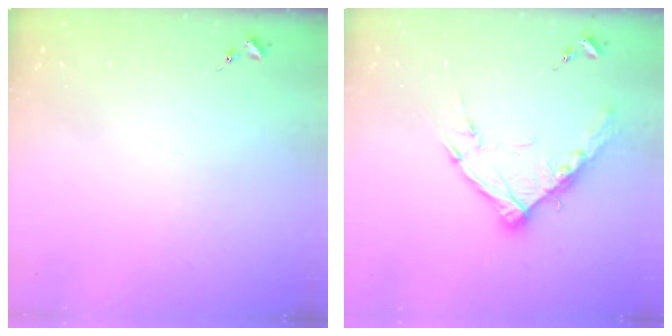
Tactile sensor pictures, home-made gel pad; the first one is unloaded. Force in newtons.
{"total": 12.4, "press": 12.3, "slide": 1.0}